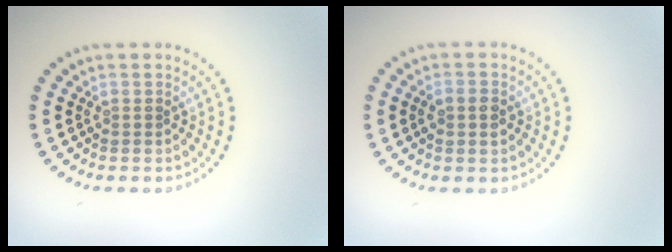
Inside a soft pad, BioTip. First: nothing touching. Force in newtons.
{"total": 1.4, "press": 1.4, "slide": 0.0}